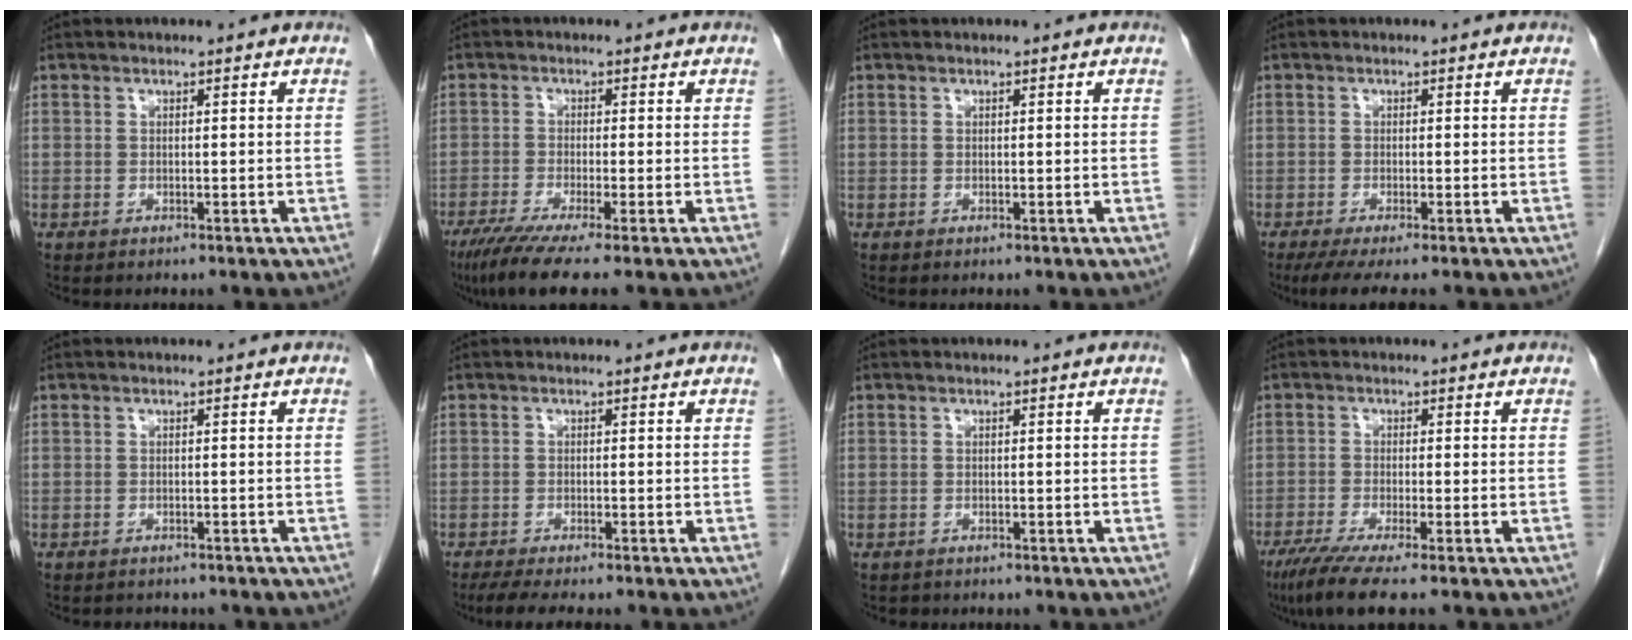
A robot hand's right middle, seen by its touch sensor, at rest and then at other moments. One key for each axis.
{"total": 8.3, "fx": -5.9, "fy": -0.2, "fz": 5.8, "tx": -0.092, "ty": -0.022, "tz": -0.097}
{"total": 0.0}
{"total": 4.7, "fx": -3.5, "fy": 0.1, "fz": 3.1, "tx": -0.045, "ty": -0.011, "tz": -0.058}
{"total": 4.3, "fx": -3.8, "fy": 1.7, "fz": 1.2, "tx": -0.016, "ty": 0.002, "tz": -0.040}
{"total": 5.2, "fx": -4.3, "fy": 0.5, "fz": 3.0, "tx": -0.045, "ty": -0.012, "tz": -0.067}
{"total": 0.8, "fx": -0.7, "fy": 0.4, "fz": 0.0, "tx": -0.011, "ty": 0.000, "tz": -0.011}
{"total": 6.7, "fx": -4.9, "fy": -0.3, "fz": 4.5, "tx": -0.073, "ty": -0.019, "tz": -0.084}